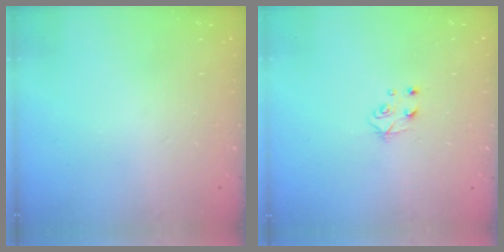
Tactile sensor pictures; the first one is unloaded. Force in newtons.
{"total": 4.0, "press": 3.9, "slide": 0.4}